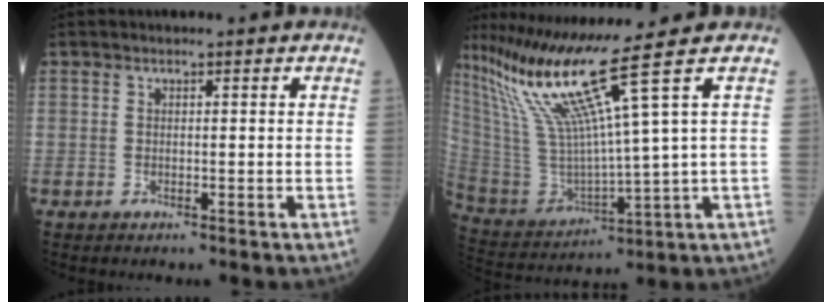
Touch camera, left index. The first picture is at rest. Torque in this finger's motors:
{"motor_torque": [0.13, -0.70, 0.67, 0.21]}